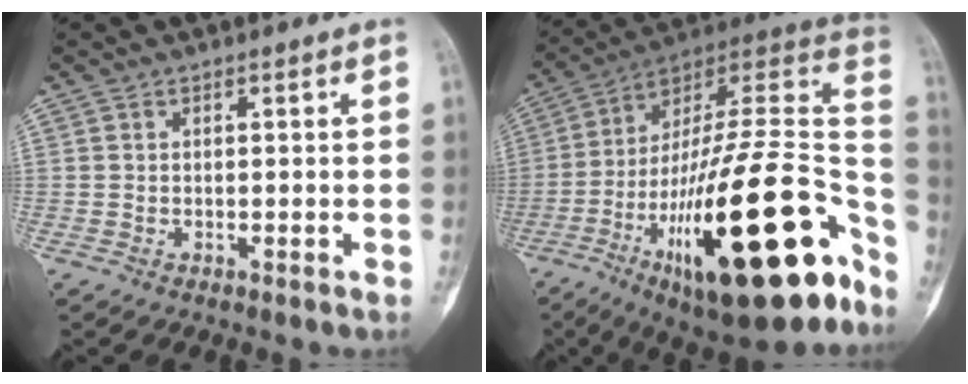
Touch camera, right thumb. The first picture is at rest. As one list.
[{"total": 35.6, "force": [-14.6, 11.1, 30.5], "torque": [-0.433, 0.060, -0.226]}]